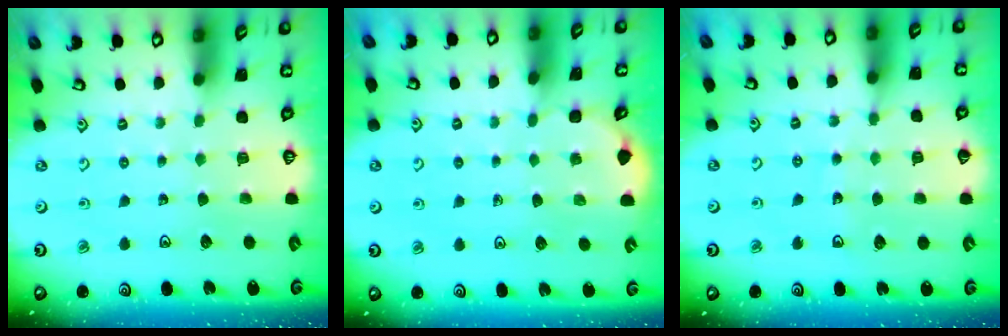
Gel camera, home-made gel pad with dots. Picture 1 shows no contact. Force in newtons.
{"total": 2.4, "press": 2.4, "slide": 0.1}
{"total": 6.4, "press": 5.8, "slide": 2.7}